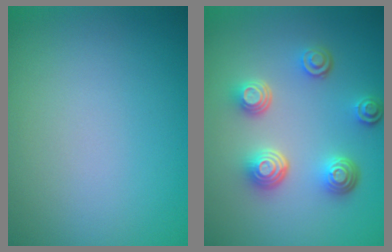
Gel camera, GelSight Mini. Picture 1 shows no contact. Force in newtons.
{"total": 4.5, "press": 3.5, "slide": 2.8}